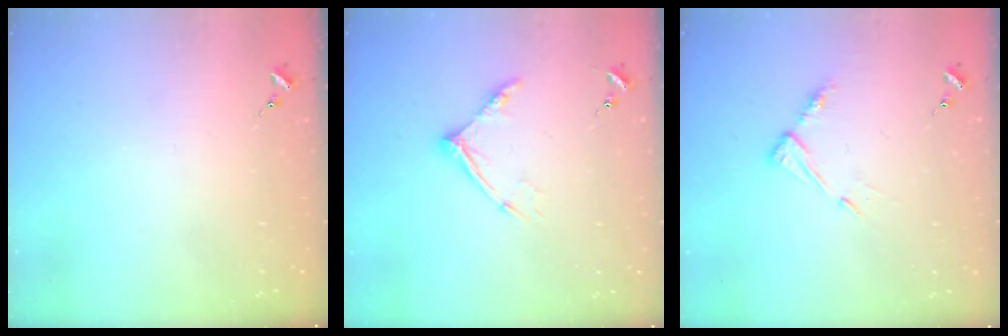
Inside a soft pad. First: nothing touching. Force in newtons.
{"total": 10.5, "press": 10.5, "slide": 1.0}
{"total": 6.8, "press": 6.8, "slide": 0.5}